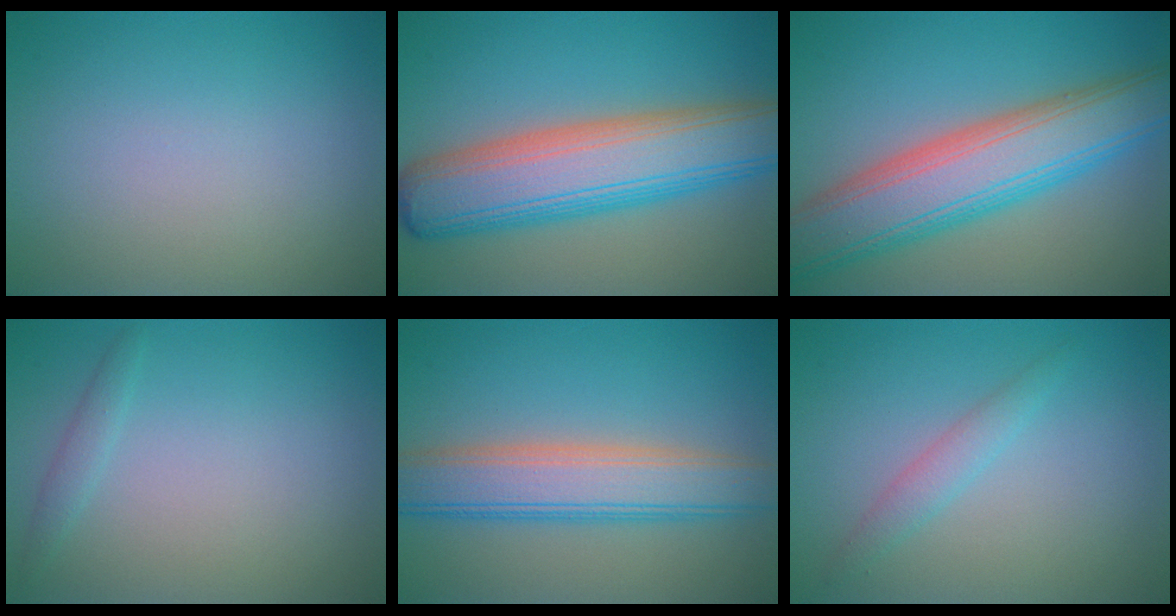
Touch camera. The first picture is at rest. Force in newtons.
{"total": 10.6, "press": 10.6, "slide": 0.3}
{"total": 9.6, "press": 9.6, "slide": 0.6}
{"total": 1.0, "press": 1.0, "slide": 0.1}
{"total": 6.5, "press": 6.5, "slide": 0.4}
{"total": 1.7, "press": 1.7, "slide": 0.0}